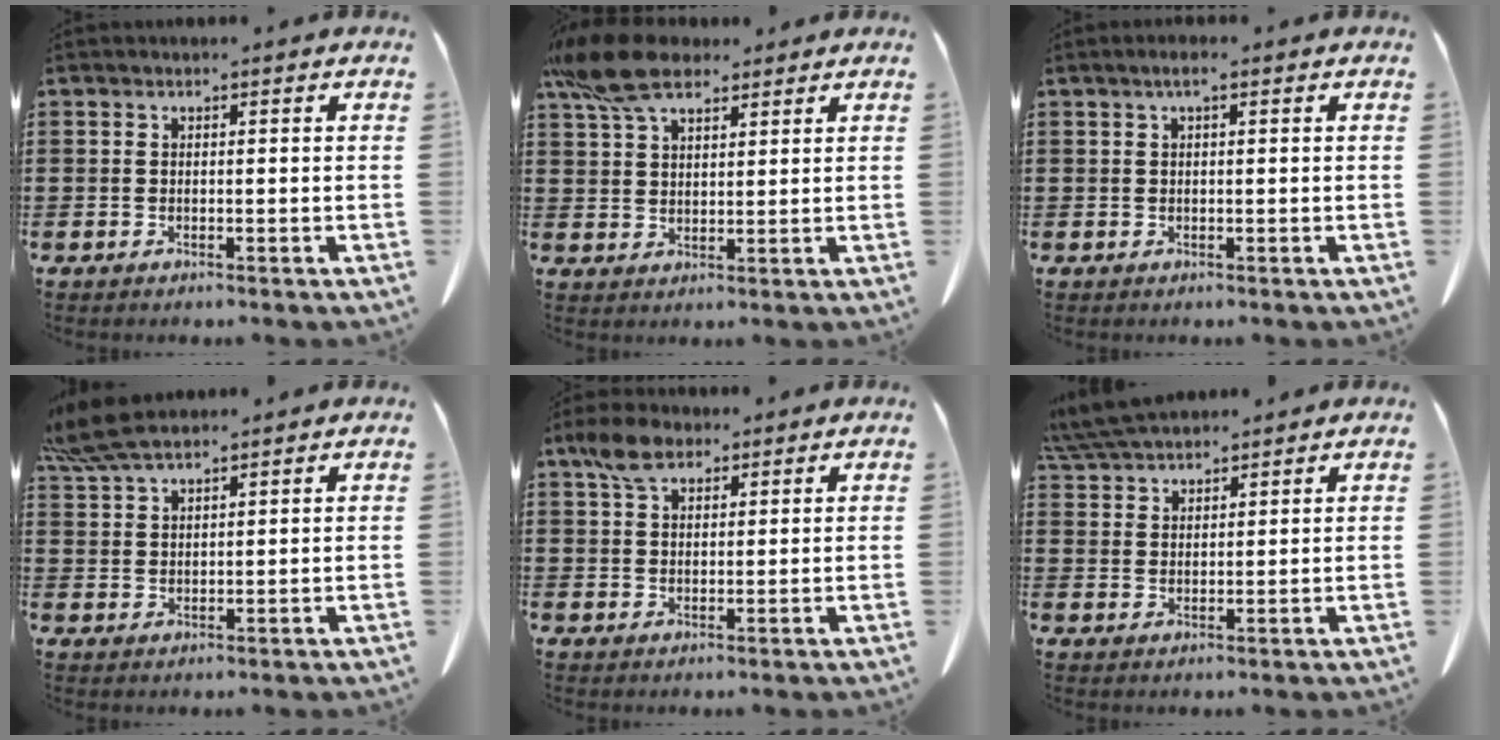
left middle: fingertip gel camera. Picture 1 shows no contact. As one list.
[{"total": 9.3, "force": [6.7, 3.7, 5.2], "torque": [-0.128, -0.008, 0.127]}, {"total": 1.5, "force": [0.5, 0.3, 1.4], "torque": [-0.028, 0.002, 0.009]}, {"total": 6.6, "force": [5.6, 1.3, 3.3], "torque": [-0.086, -0.012, 0.104]}, {"total": 5.1, "force": [3.4, 2.7, 2.6], "torque": [-0.063, 0.009, 0.064]}, {"total": 6.0, "force": [5.6, 1.1, 1.9], "torque": [-0.055, -0.012, 0.107]}]